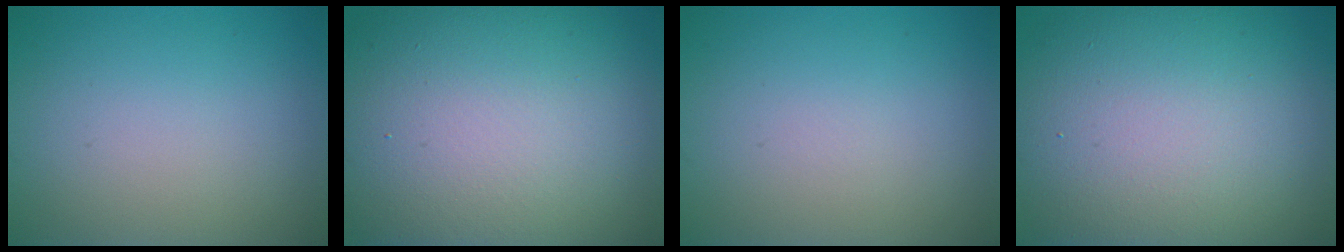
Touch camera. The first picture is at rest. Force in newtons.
{"total": 19.0, "press": 19.0, "slide": 0.7}
{"total": 0.0}
{"total": 15.9, "press": 15.8, "slide": 1.3}